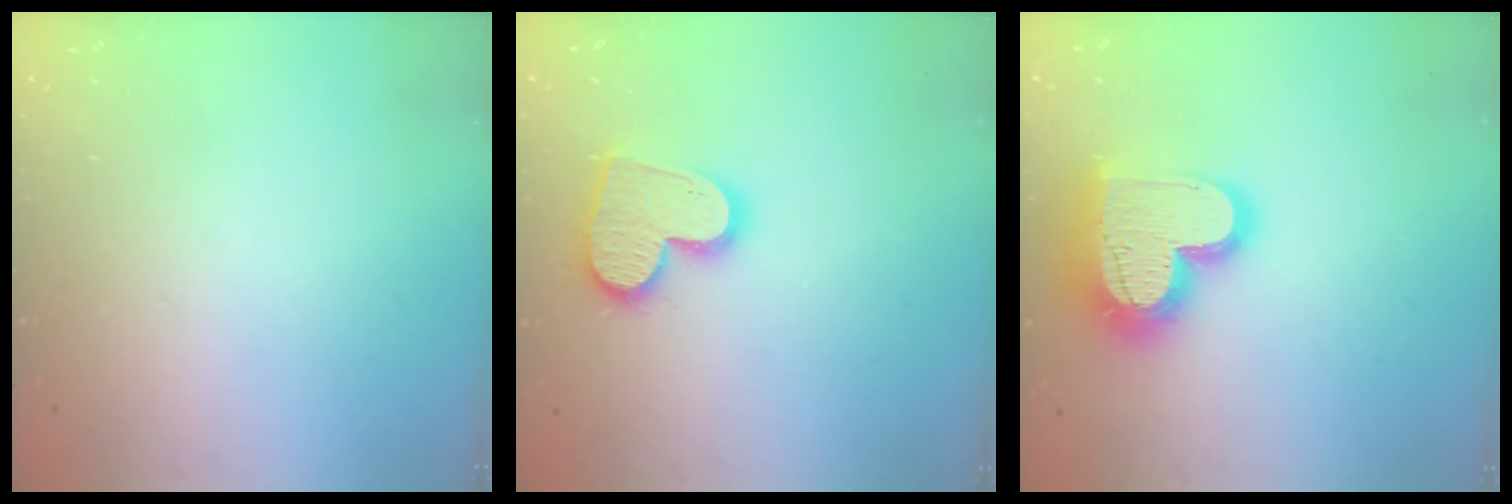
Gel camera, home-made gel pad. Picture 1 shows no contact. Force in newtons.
{"total": 15.2, "press": 15.1, "slide": 1.2}
{"total": 21.0, "press": 21.0, "slide": 1.7}